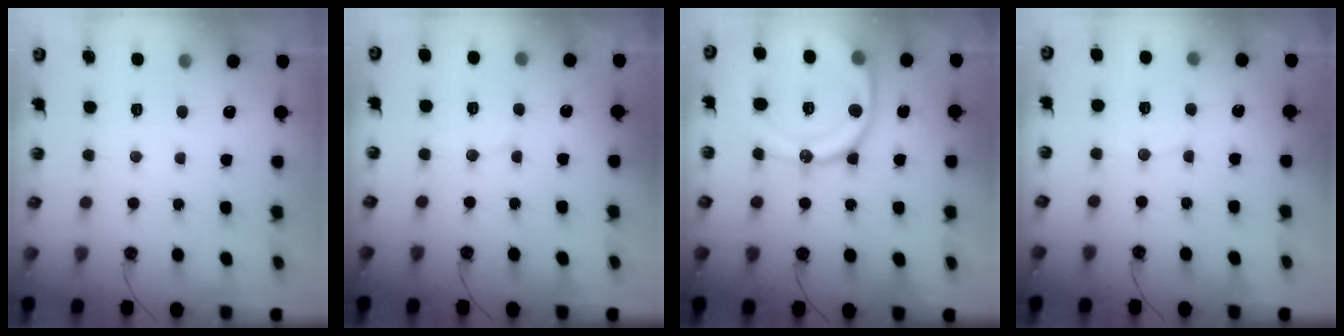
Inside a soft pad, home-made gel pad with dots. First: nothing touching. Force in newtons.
{"total": 5.9, "press": 5.9, "slide": 0.7}
{"total": 20.0, "press": 19.9, "slide": 2.0}
{"total": 3.6, "press": 3.6, "slide": 0.6}